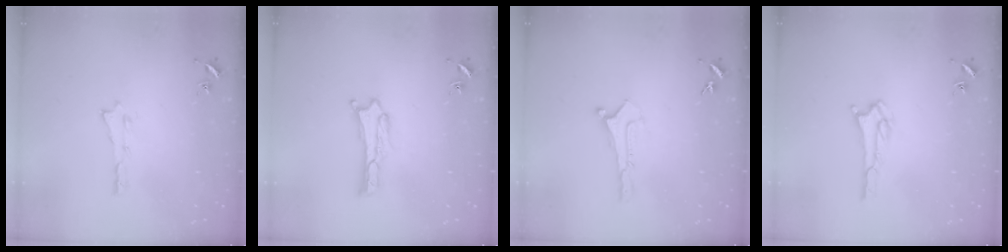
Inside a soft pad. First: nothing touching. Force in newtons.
{"total": 0.9, "press": 0.9, "slide": 0.0}
{"total": 0.0}
{"total": 1.8, "press": 1.8, "slide": 0.2}